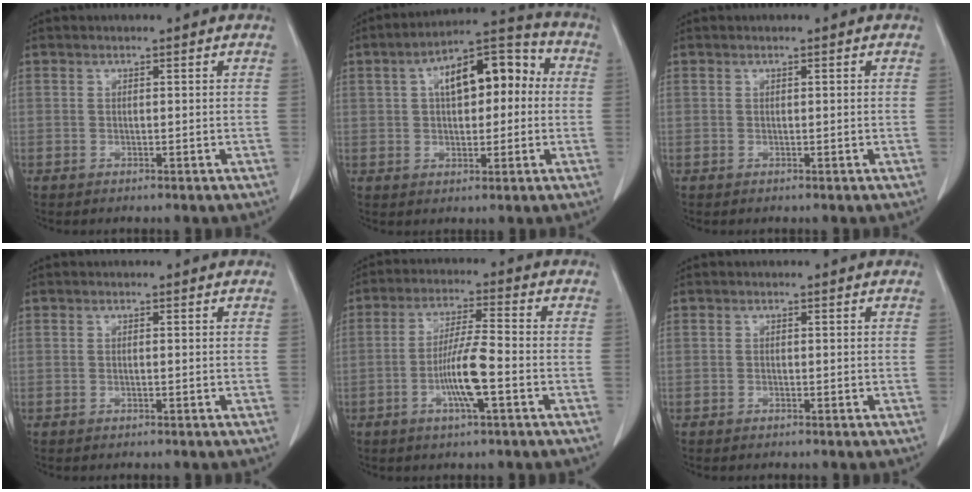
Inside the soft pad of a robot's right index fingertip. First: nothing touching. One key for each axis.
{"total": 12.6, "fx": 2.0, "fy": 5.7, "fz": 11.0, "tx": -0.168, "ty": 0.047, "tz": 0.030}
{"total": 0.0}
{"total": 0.0}
{"total": 8.2, "fx": -2.6, "fy": 0.3, "fz": 7.7, "tx": -0.149, "ty": -0.002, "tz": -0.052}
{"total": 0.0}